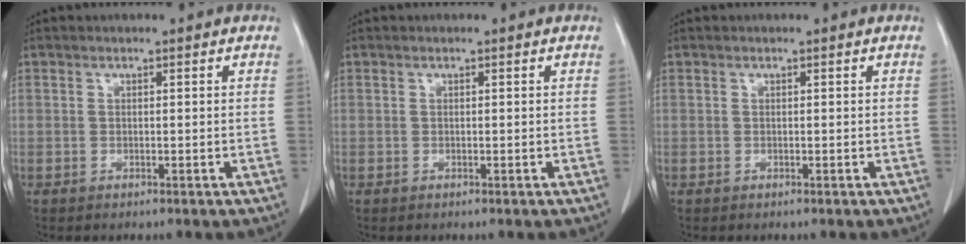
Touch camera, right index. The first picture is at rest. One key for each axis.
{"total": 0.0}
{"total": 0.0}